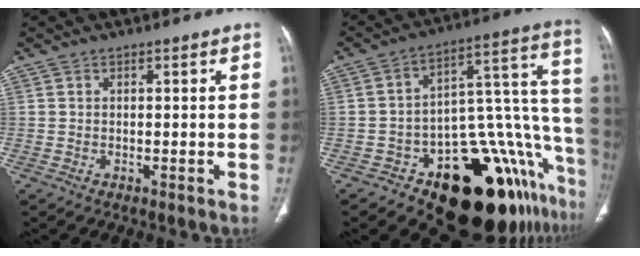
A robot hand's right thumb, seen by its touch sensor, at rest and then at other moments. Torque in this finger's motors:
{"motor_torque": [4.44, 0.57, 1.60, -1.17, 0.12]}